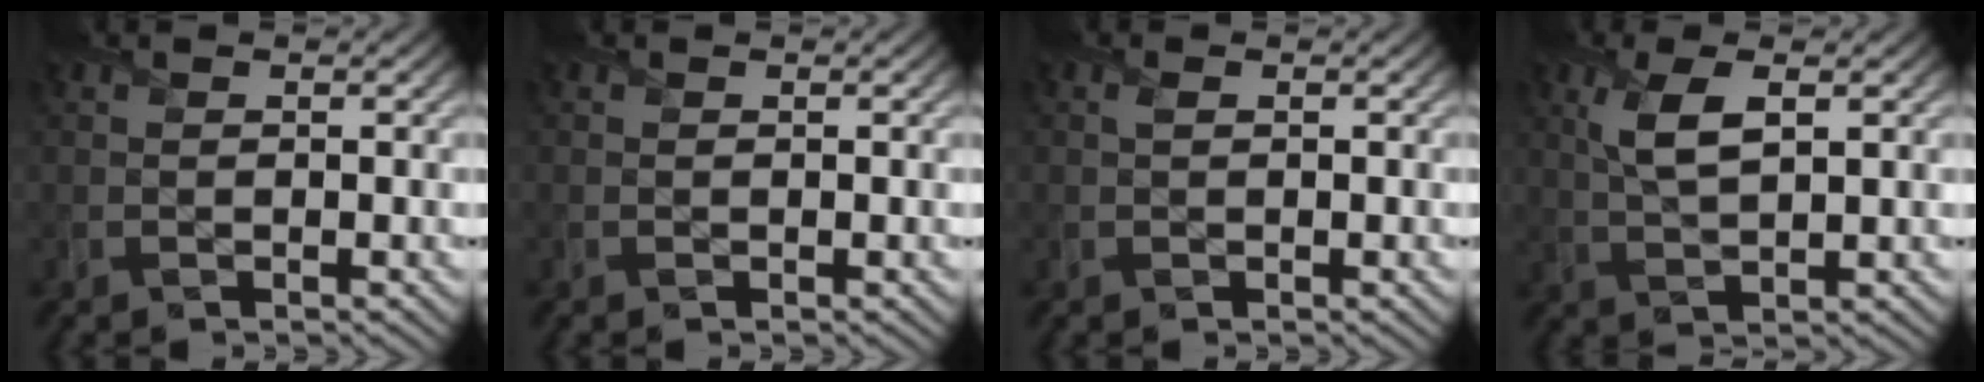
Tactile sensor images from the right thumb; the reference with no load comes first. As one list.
[{"total": 0.0}, {"total": 0.7, "force": [0.1, 0.5, 0.4], "torque": [-0.009, 0.000, -0.001]}, {"total": 4.7, "force": [1.7, 1.7, 4.1], "torque": [-0.098, 0.003, 0.031]}]